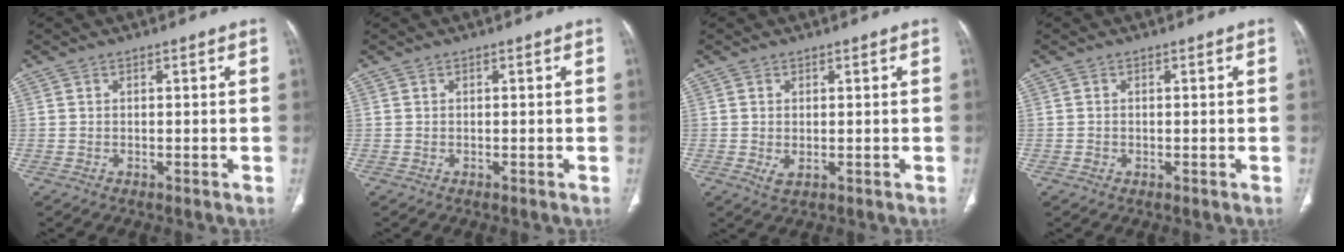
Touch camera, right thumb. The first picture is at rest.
{"total": 0.0}
{"total": 2.2, "force": [-0.2, 1.2, 1.8], "torque": [-0.037, -0.006, 0.003]}
{"total": 0.8, "force": [-0.1, 0.7, 0.3], "torque": [-0.008, -0.001, -0.001]}